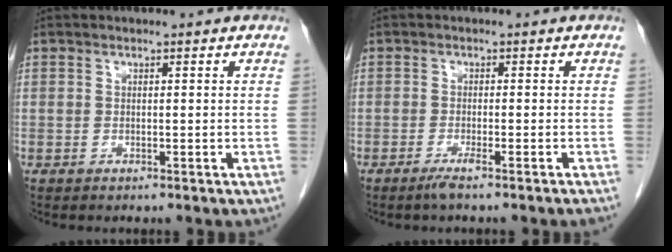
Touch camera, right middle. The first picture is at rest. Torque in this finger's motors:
{"motor_torque": [0.01, -0.35, 0.04, 0.01]}